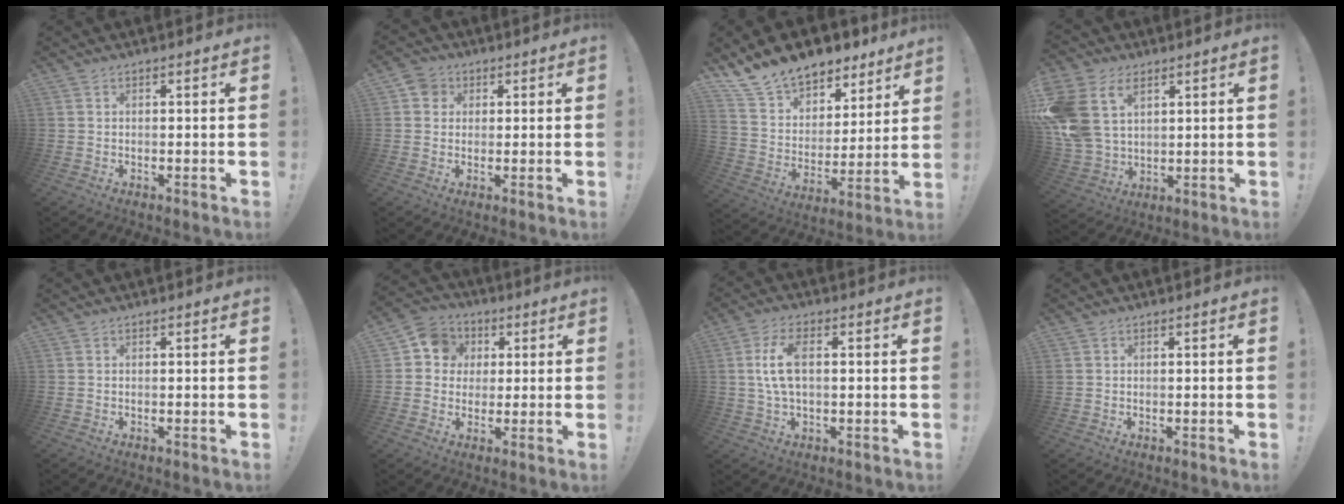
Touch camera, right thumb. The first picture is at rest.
{"total": 4.7, "force": [1.6, 4.2, 1.6], "torque": [-0.016, 0.001, 0.029]}
{"total": 15.2, "force": [12.5, 7.6, 3.9], "torque": [-0.084, -0.092, 0.236]}
{"total": 15.5, "force": [6.5, 10.9, 8.9], "torque": [-0.194, -0.029, 0.126]}
{"total": 0.0}
{"total": 9.3, "force": [1.7, 8.7, 3.0], "torque": [-0.034, 0.004, 0.036]}
{"total": 8.5, "force": [0.9, 4.1, 7.4], "torque": [-0.150, 0.001, 0.016]}
{"total": 0.7, "force": [0.2, 0.7, 0.1], "torque": [-0.008, 0.006, 0.004]}